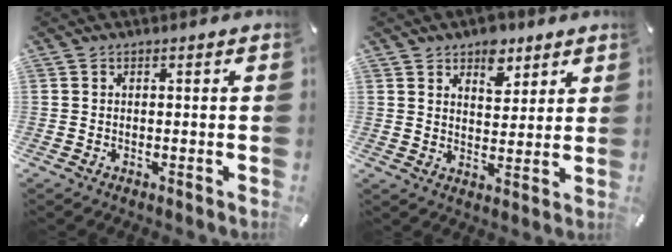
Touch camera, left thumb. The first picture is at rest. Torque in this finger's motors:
{"motor_torque": [1.00, 0.39, 0.31, -0.03, -0.01]}